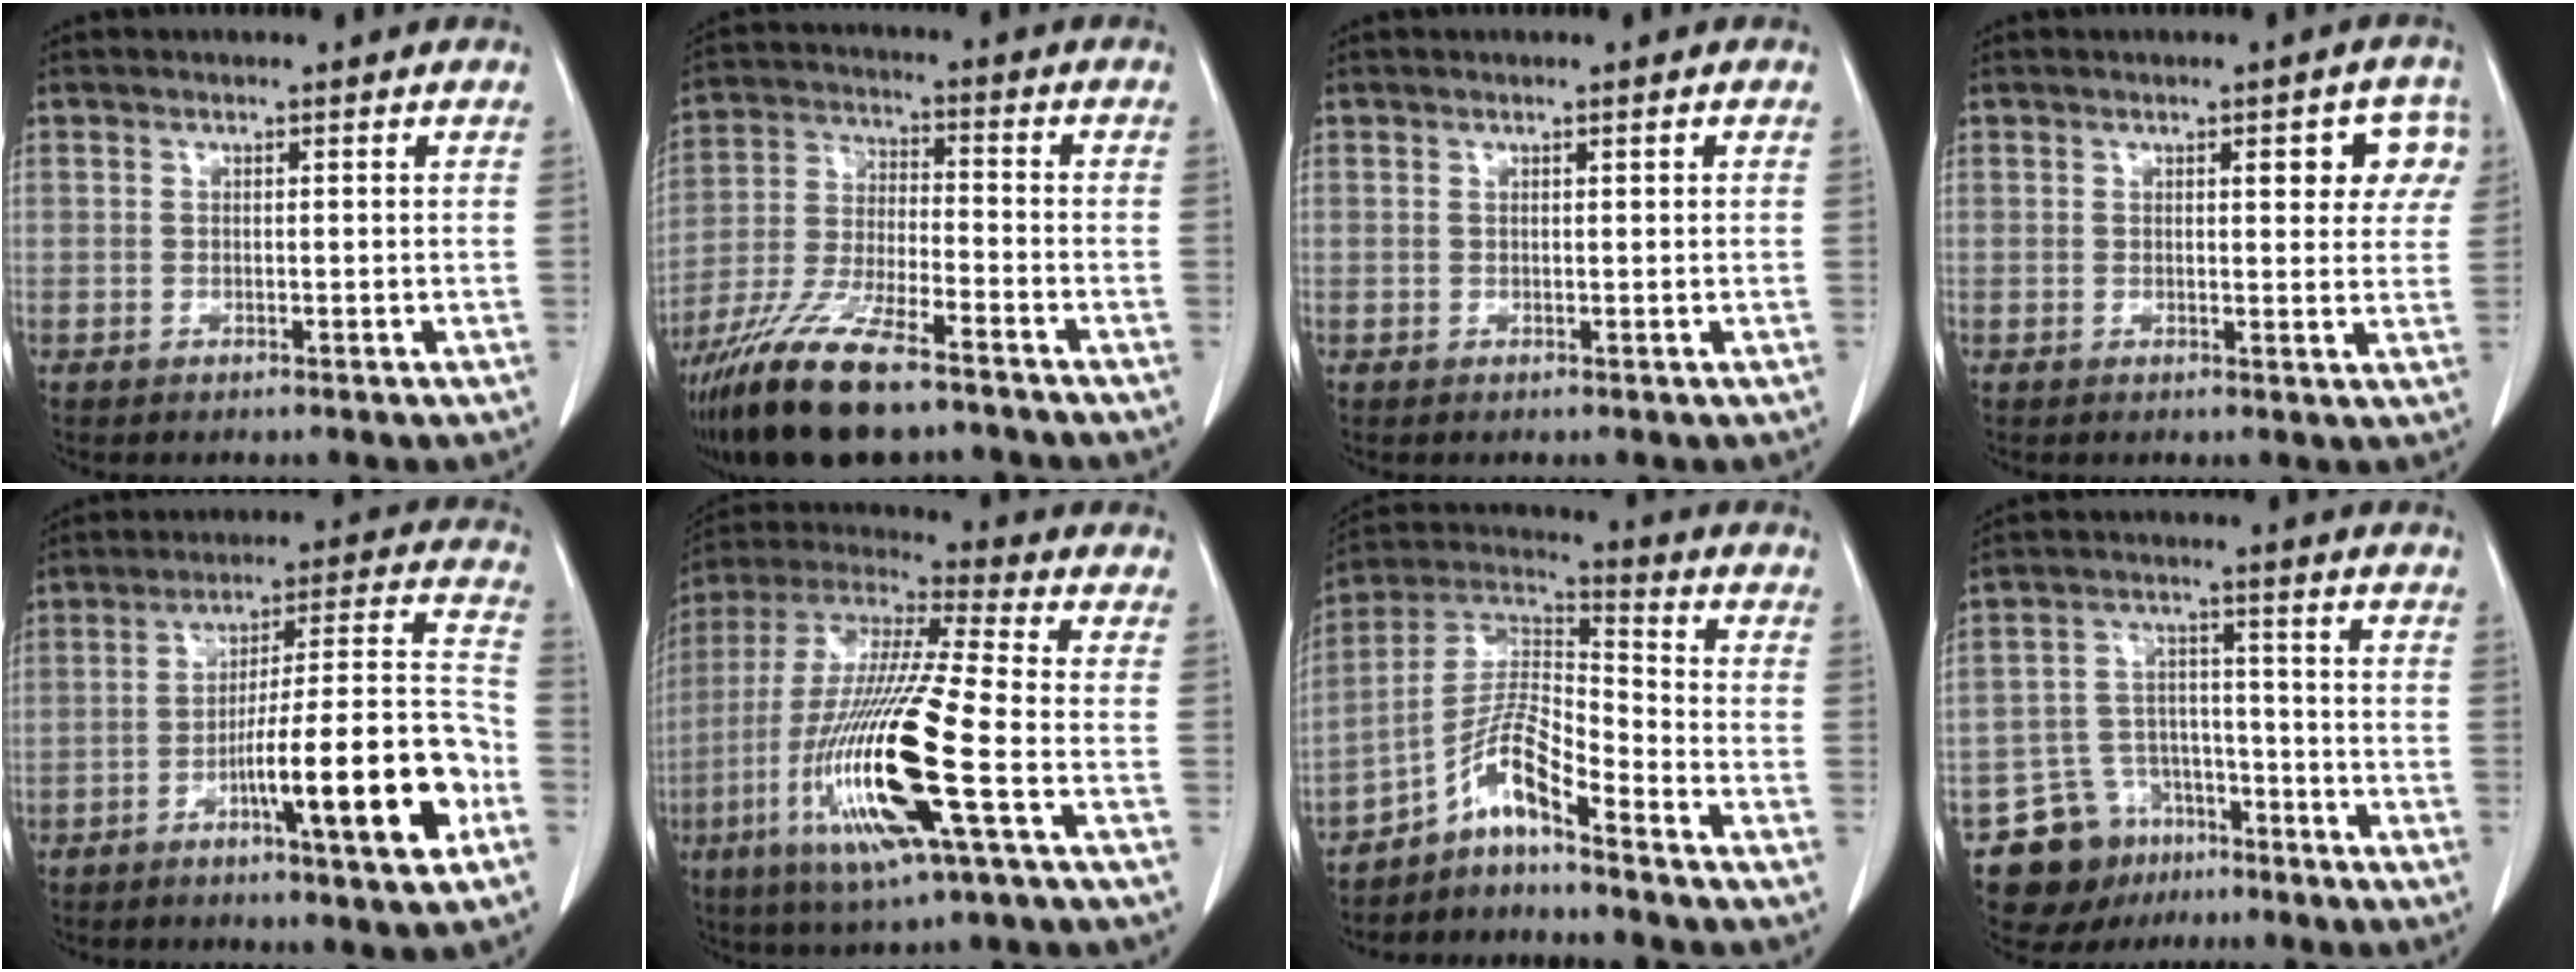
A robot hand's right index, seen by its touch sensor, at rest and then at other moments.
{"total": 15.3, "force": [-11.1, 3.0, 10.0], "torque": [-0.213, -0.035, -0.205]}
{"total": 0.5, "force": [0.3, 0.0, 0.5], "torque": [-0.009, 0.001, 0.005]}
{"total": 6.7, "force": [2.6, 2.4, 5.7], "torque": [-0.052, 0.012, 0.025]}
{"total": 17.3, "force": [-7.1, 1.0, 15.7], "torque": [-0.234, 0.011, -0.106]}
{"total": 20.3, "force": [-6.4, 1.1, 19.2], "torque": [-0.420, -0.029, -0.123]}
{"total": 8.6, "force": [-5.9, 1.0, 6.2], "torque": [-0.129, 0.021, -0.114]}
{"total": 10.1, "force": [-6.7, 7.1, 2.6], "torque": [-0.048, 0.031, -0.104]}